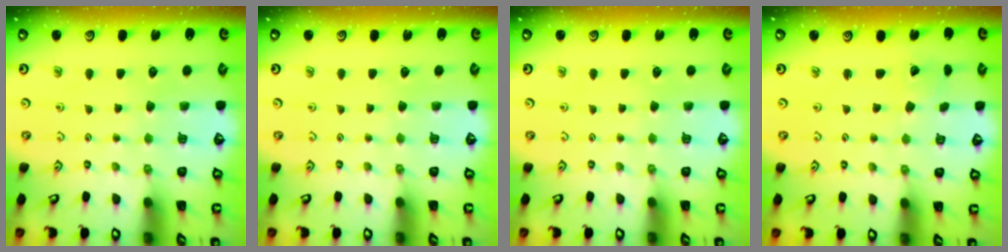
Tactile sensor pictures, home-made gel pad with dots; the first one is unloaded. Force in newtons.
{"total": 0.0}
{"total": 0.0}
{"total": 2.0, "press": 2.0, "slide": 0.2}